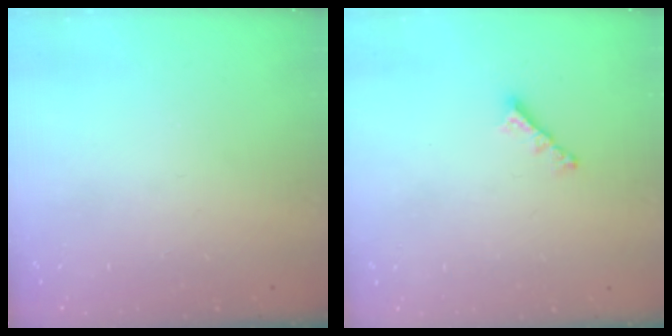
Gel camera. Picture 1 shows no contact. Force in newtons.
{"total": 3.4, "press": 3.4, "slide": 0.1}